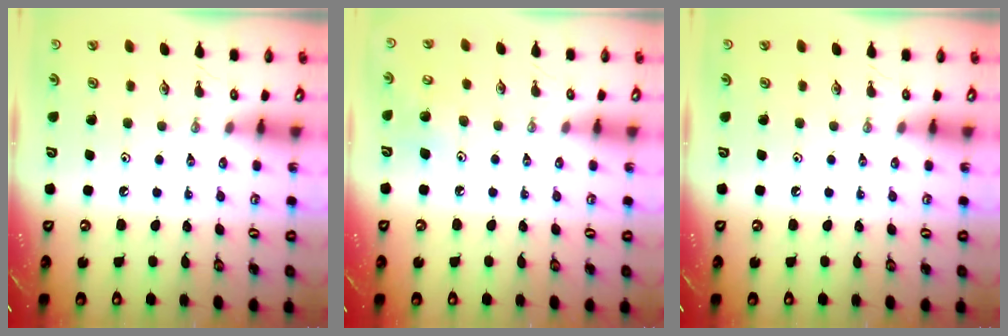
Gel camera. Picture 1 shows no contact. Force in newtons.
{"total": 7.8, "press": 7.6, "slide": 1.6}
{"total": 0.0}